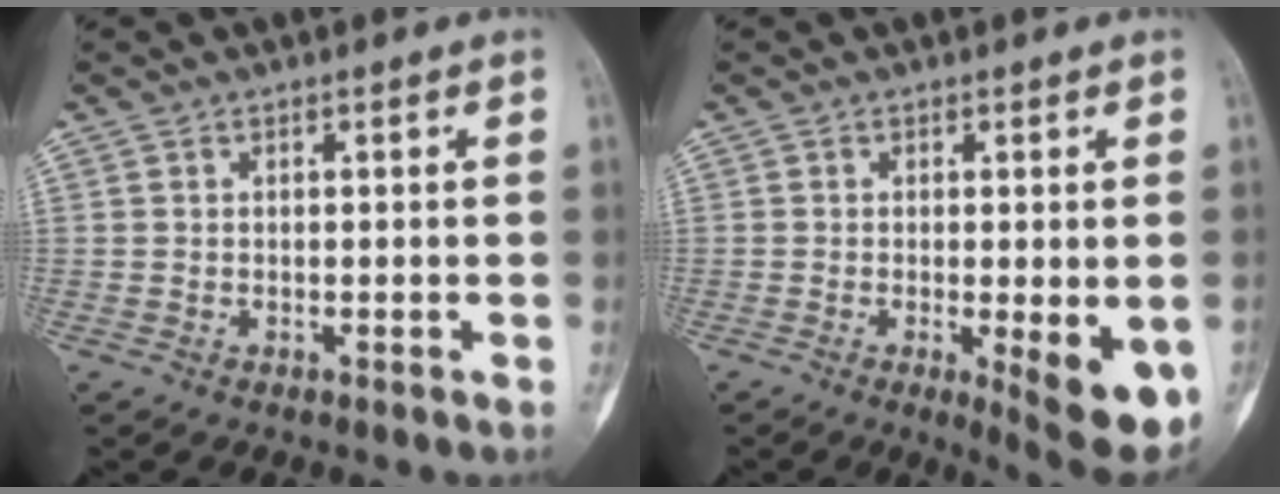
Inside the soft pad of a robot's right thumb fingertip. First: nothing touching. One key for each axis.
{"total": 8.7, "fx": -2.4, "fy": 2.4, "fz": 8.0, "tx": -0.102, "ty": -0.020, "tz": -0.029}